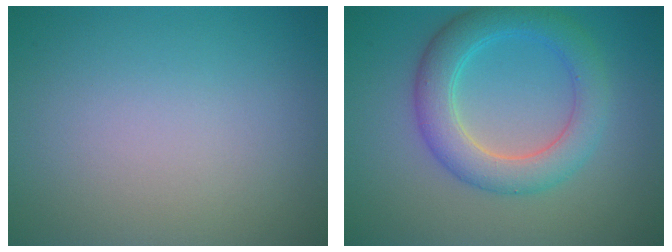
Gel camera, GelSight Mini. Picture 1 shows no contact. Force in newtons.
{"total": 5.1, "press": 5.1, "slide": 0.1}